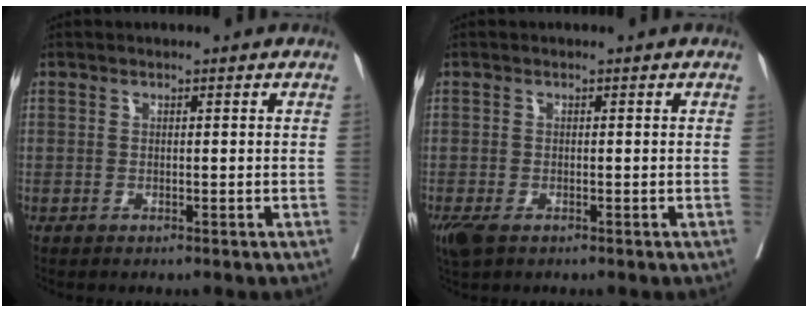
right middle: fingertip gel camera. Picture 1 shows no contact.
{"total": 3.8, "force": [-2.2, 1.8, 2.4], "torque": [-0.056, -0.014, -0.038]}